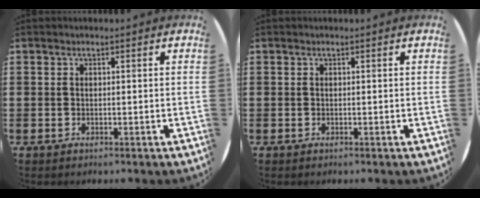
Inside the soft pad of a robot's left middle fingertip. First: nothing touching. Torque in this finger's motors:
{"motor_torque": [0.00, 0.00, 0.00, 0.00]}